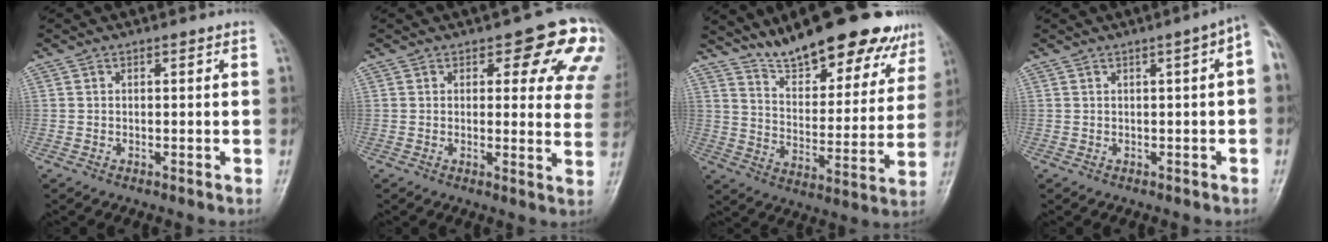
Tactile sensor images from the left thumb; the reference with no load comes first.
{"total": 12.8, "force": [6.8, 5.6, 9.3], "torque": [-0.053, -0.029, 0.064]}
{"total": 21.8, "force": [17.2, 6.9, 11.5], "torque": [-0.121, -0.077, 0.255]}
{"total": 4.2, "force": [0.4, 0.8, 4.1], "torque": [-0.044, 0.018, -0.003]}